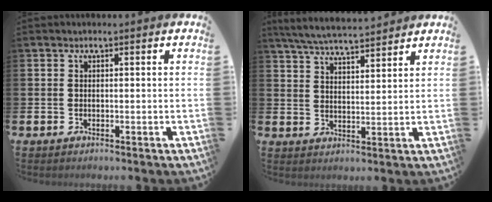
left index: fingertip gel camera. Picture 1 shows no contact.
{"total": 6.0, "force": [5.8, 0.3, 1.4], "torque": [-0.050, -0.028, 0.106]}